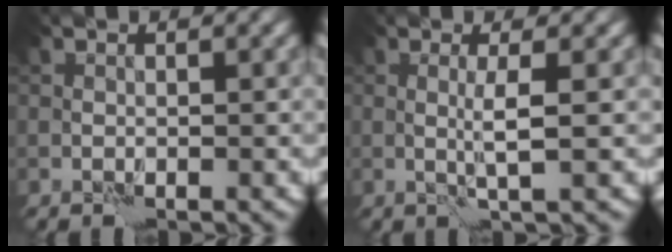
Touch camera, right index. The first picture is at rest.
{"total": 2.0, "force": [0.5, -0.2, 2.0], "torque": [-0.038, -0.005, 0.007]}